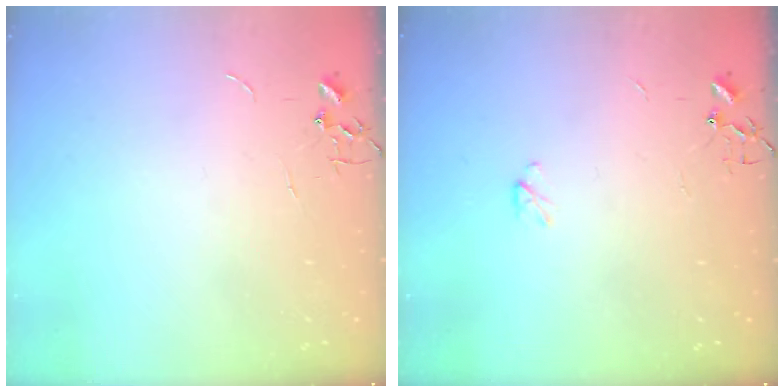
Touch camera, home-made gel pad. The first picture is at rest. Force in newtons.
{"total": 2.9, "press": 2.9, "slide": 0.5}